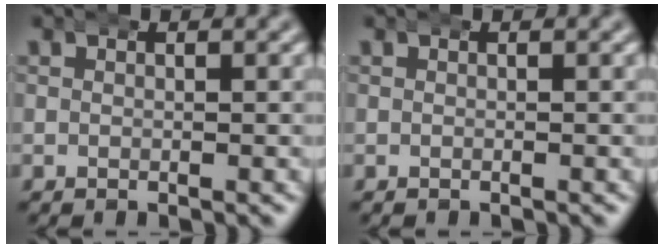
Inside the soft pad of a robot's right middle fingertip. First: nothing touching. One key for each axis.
{"total": 0.0}